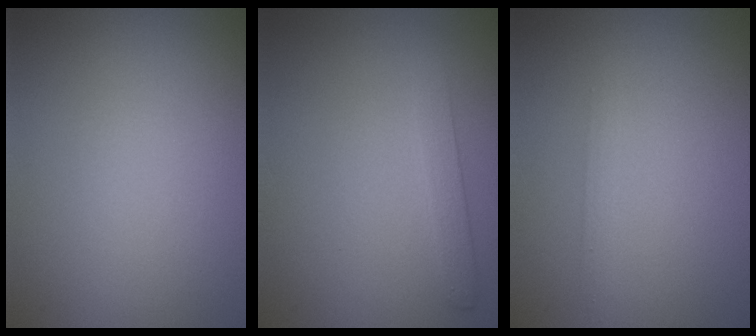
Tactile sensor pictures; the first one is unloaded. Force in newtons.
{"total": 1.7, "press": 1.7, "slide": 0.0}
{"total": 0.8, "press": 0.8, "slide": 0.1}